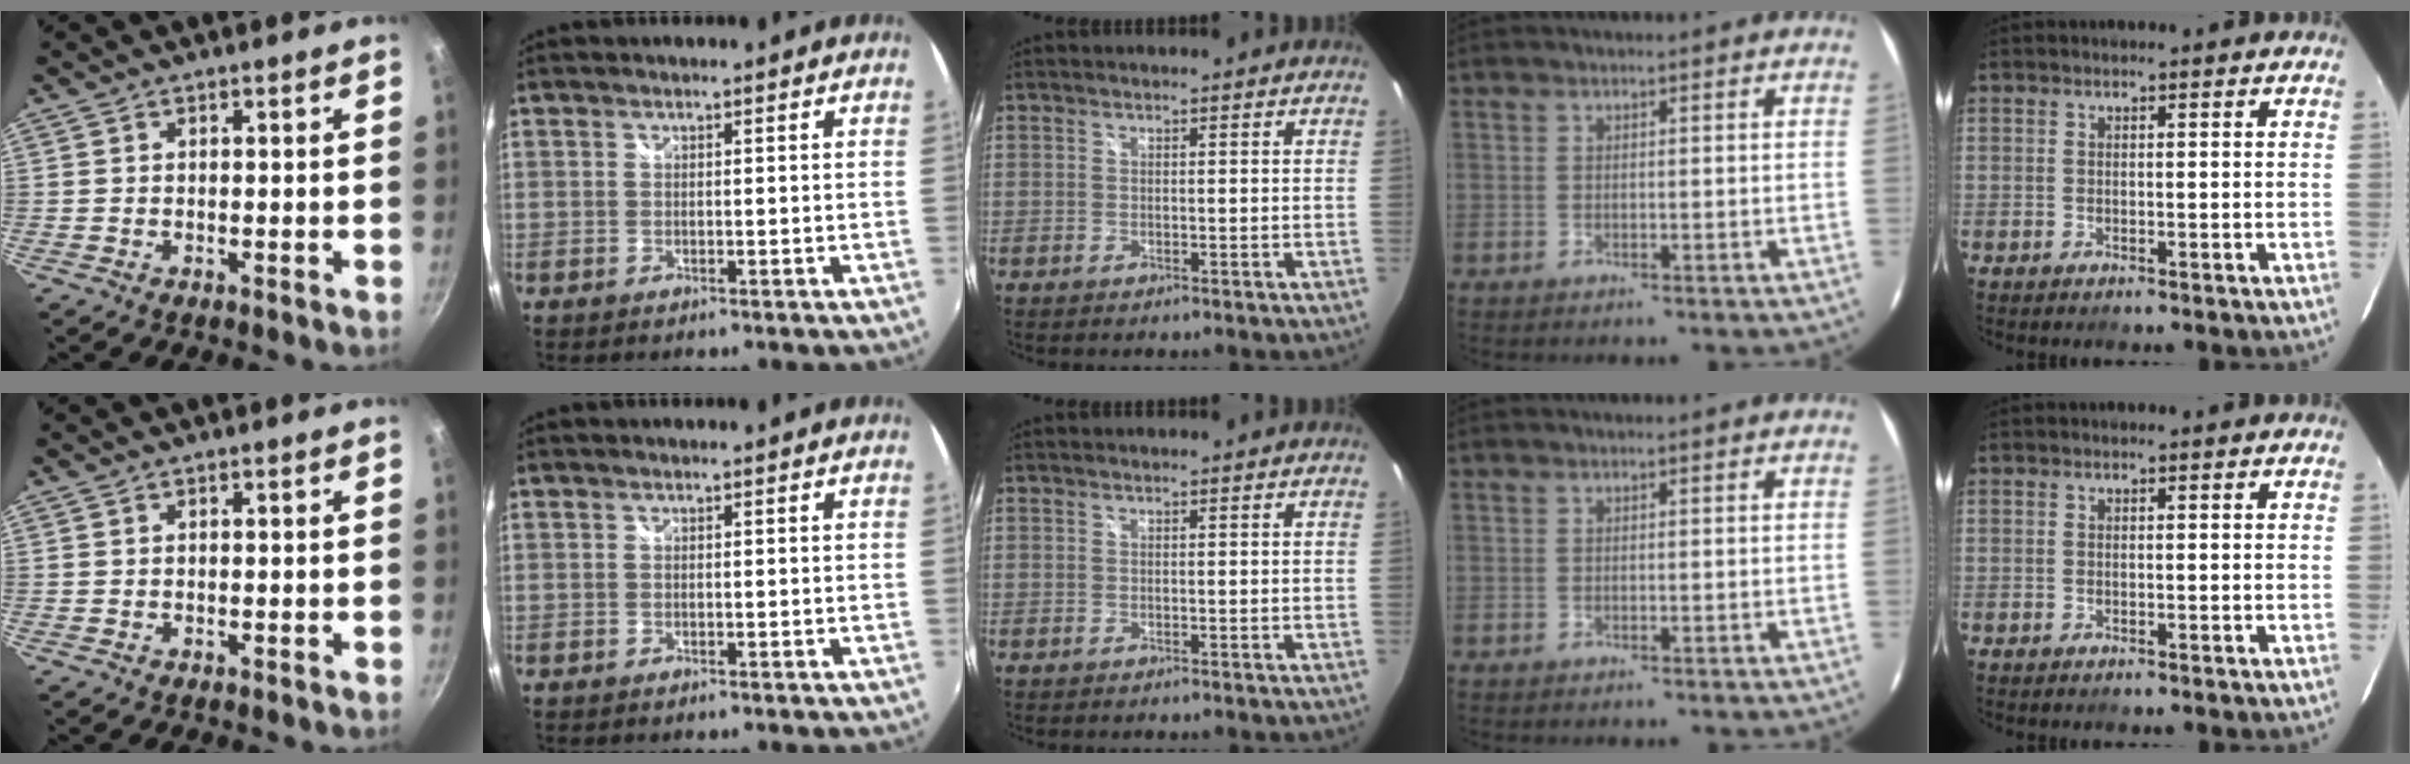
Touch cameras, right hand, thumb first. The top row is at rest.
{}